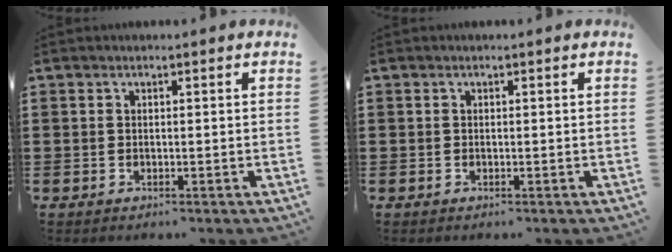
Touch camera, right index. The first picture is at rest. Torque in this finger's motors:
{"motor_torque": [0.15, 0.48, 0.00, 0.00]}